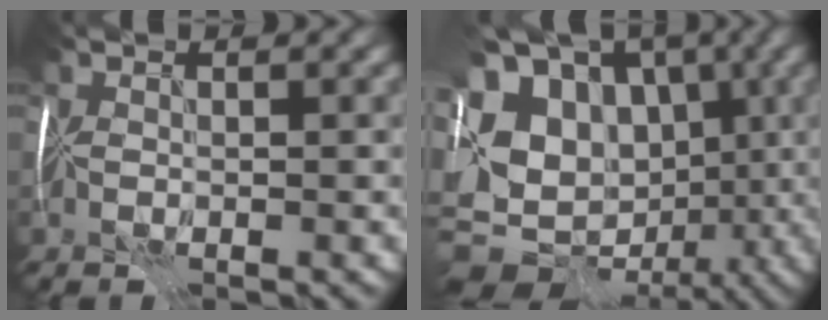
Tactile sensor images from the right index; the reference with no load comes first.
{"total": 16.0, "force": [0.5, 12.8, 9.5], "torque": [-0.192, 0.011, 0.001]}